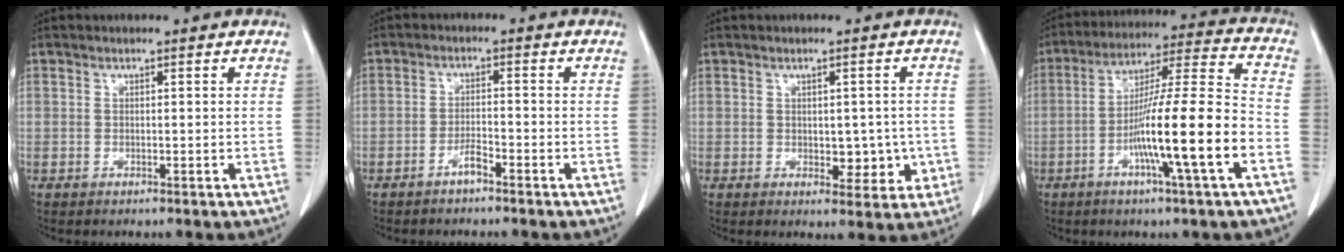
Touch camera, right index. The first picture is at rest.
{"total": 2.2, "force": [-1.7, 0.2, 1.4], "torque": [-0.024, 0.001, -0.030]}
{"total": 4.7, "force": [-0.4, 3.0, 3.6], "torque": [-0.033, 0.005, 0.007]}
{"total": 15.6, "force": [-5.2, -0.5, 14.7], "torque": [-0.255, 0.001, -0.089]}